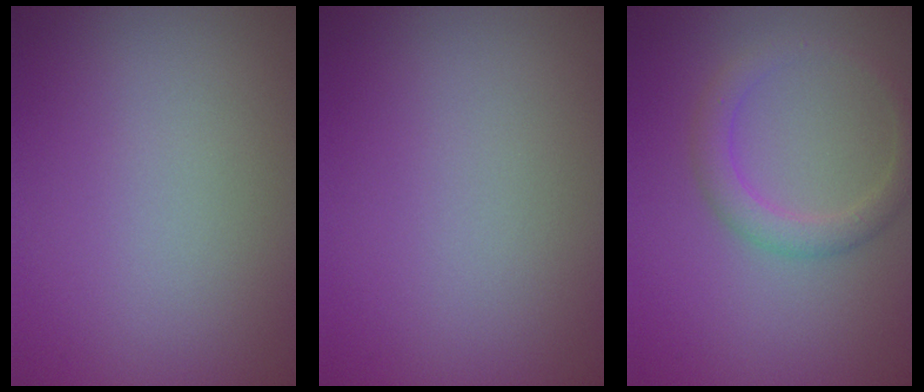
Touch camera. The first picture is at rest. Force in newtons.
{"total": 0.0}
{"total": 2.5, "press": 2.5, "slide": 0.0}